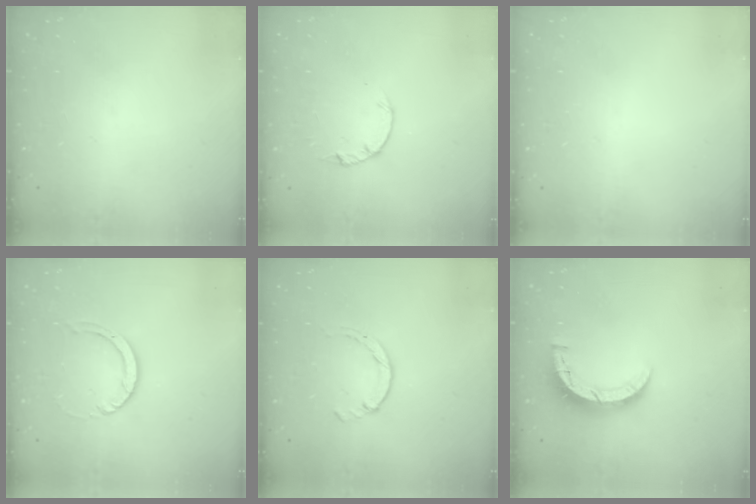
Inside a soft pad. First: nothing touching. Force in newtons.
{"total": 2.2, "press": 2.1, "slide": 0.4}
{"total": 2.4, "press": 2.4, "slide": 0.2}
{"total": 3.2, "press": 3.2, "slide": 0.3}
{"total": 1.7, "press": 1.7, "slide": 0.3}
{"total": 7.5, "press": 7.5, "slide": 0.5}